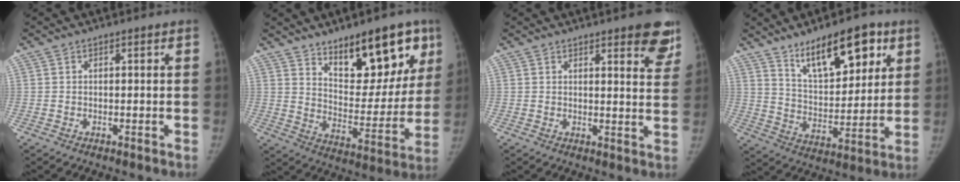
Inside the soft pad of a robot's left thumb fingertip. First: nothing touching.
{"total": 18.7, "force": [11.2, 8.6, 12.2], "torque": [-0.106, -0.070, 0.176]}
{"total": 9.0, "force": [6.0, 2.4, 6.2], "torque": [-0.043, -0.029, 0.063]}
{"total": 16.0, "force": [9.3, 6.8, 11.1], "torque": [-0.136, -0.045, 0.162]}